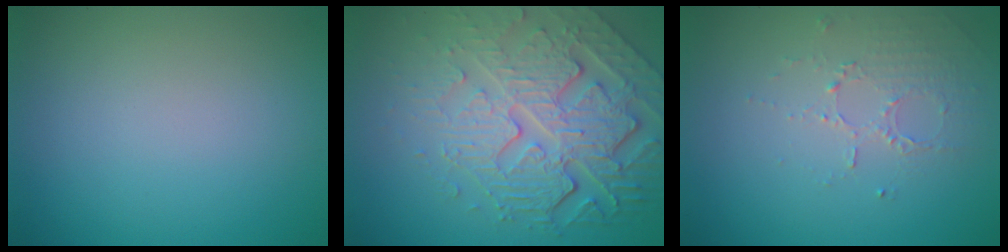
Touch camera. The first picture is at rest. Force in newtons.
{"total": 8.0, "press": 5.7, "slide": 5.7}
{"total": 1.6, "press": 1.0, "slide": 1.3}